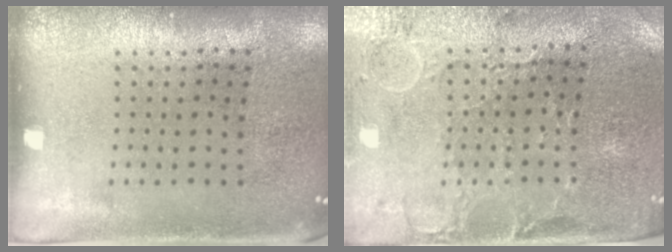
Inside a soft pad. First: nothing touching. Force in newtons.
{"total": 0.7, "press": 0.5, "slide": 0.4}